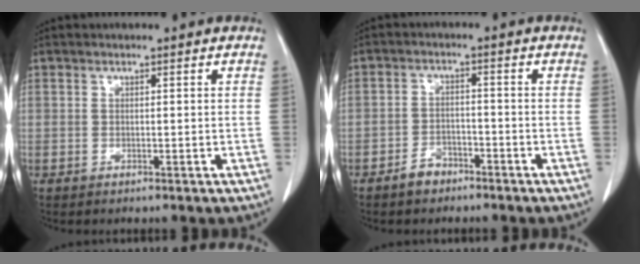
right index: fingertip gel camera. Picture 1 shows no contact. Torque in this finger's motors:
{"motor_torque": [0.52, -0.52, 0.23, 0.04]}